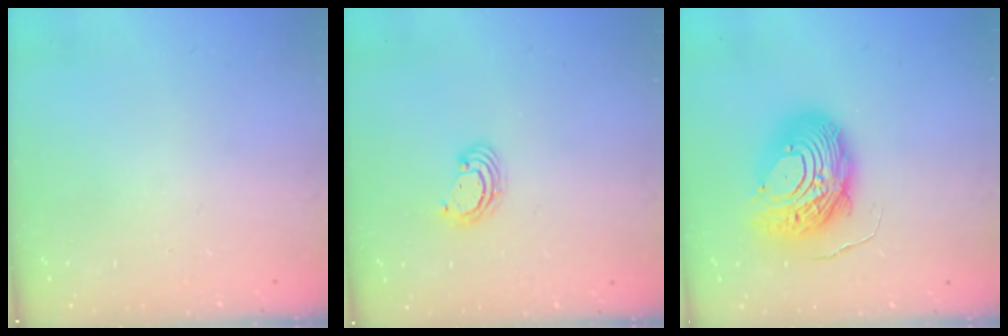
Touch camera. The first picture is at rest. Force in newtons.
{"total": 3.2, "press": 3.2, "slide": 0.3}
{"total": 13.9, "press": 13.9, "slide": 1.4}